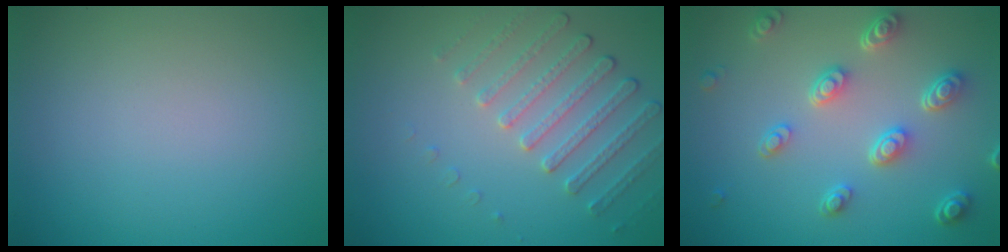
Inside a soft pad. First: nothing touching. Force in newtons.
{"total": 2.5, "press": 2.2, "slide": 1.3}
{"total": 4.8, "press": 3.7, "slide": 3.0}